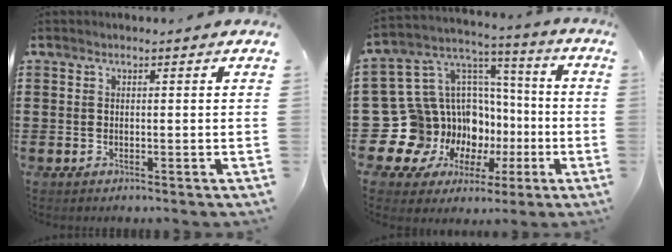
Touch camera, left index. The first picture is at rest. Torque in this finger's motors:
{"motor_torque": [1.48, 0.66, 0.74, 0.02]}